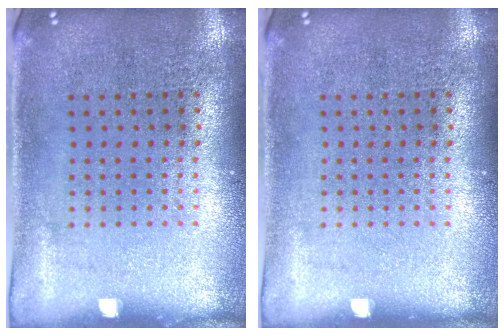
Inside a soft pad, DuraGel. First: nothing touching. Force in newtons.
{"total": 0.0}